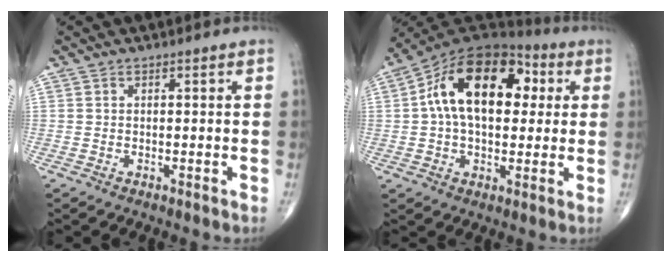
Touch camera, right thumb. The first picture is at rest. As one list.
[{"total": 19.7, "force": [3.7, 11.8, 15.3], "torque": [-0.227, 0.029, 0.050]}]